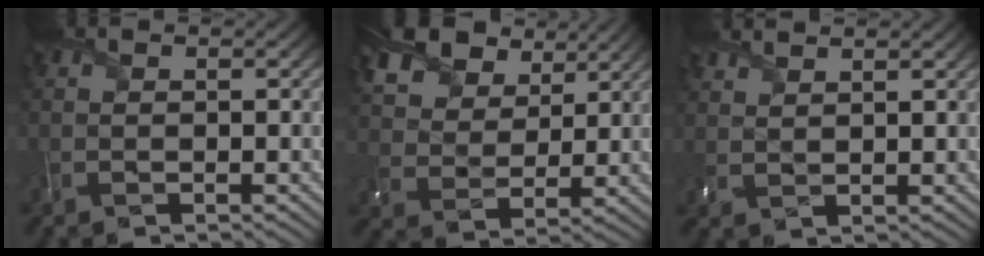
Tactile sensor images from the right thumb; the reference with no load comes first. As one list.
[{"total": 12.7, "force": [8.2, 7.4, 6.3], "torque": [-0.181, 0.008, 0.152]}, {"total": 2.7, "force": [2.4, 0.3, 1.1], "torque": [-0.027, 0.000, 0.049]}]